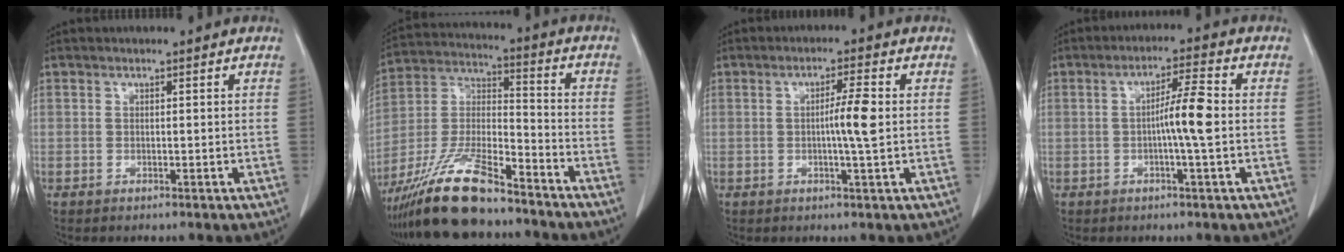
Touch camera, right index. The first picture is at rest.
{"total": 16.3, "force": [-12.8, 3.3, 9.5], "torque": [-0.202, -0.011, -0.236]}
{"total": 4.7, "force": [0.1, -0.3, 4.6], "torque": [-0.078, -0.002, -0.001]}
{"total": 5.9, "force": [-0.5, -0.3, 5.9], "torque": [-0.101, 0.006, -0.010]}